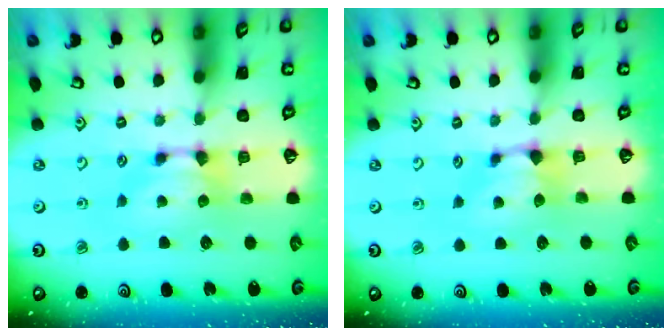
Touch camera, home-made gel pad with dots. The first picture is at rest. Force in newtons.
{"total": 0.9, "press": 0.2, "slide": 0.9}